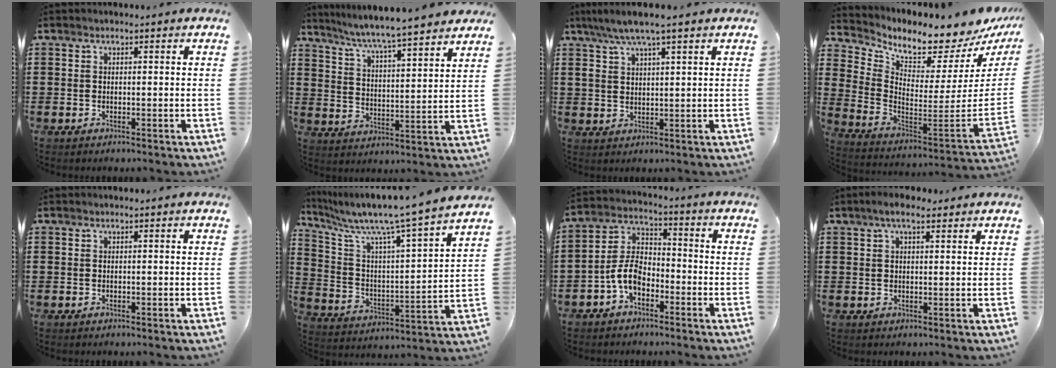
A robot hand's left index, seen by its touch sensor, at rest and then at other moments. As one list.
[{"total": 5.6, "force": [5.2, -0.7, 2.0], "torque": [-0.063, -0.041, 0.083]}, {"total": 5.4, "force": [3.8, 0.7, 3.7], "torque": [-0.079, -0.005, 0.068]}, {"total": 6.1, "force": [5.5, 1.1, 2.2], "torque": [-0.071, -0.072, 0.090]}, {"total": 0.0}, {"total": 8.6, "force": [7.3, -0.4, 4.4], "torque": [-0.119, -0.065, 0.112]}, {"total": 6.9, "force": [-3.6, 3.7, 4.5], "torque": [-0.114, 0.006, -0.077]}, {"total": 3.8, "force": [2.5, 1.1, 2.7], "torque": [-0.056, 0.007, 0.044]}]